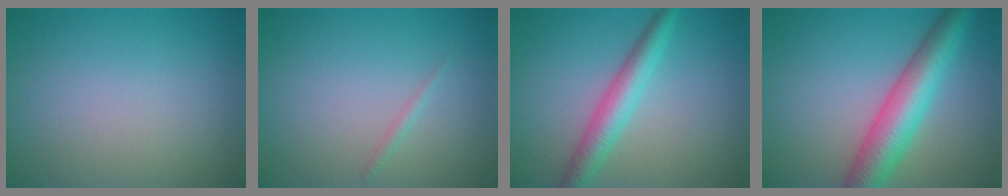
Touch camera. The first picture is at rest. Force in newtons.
{"total": 0.7, "press": 0.7, "slide": 0.0}
{"total": 3.8, "press": 3.8, "slide": 0.0}
{"total": 6.8, "press": 6.8, "slide": 0.1}